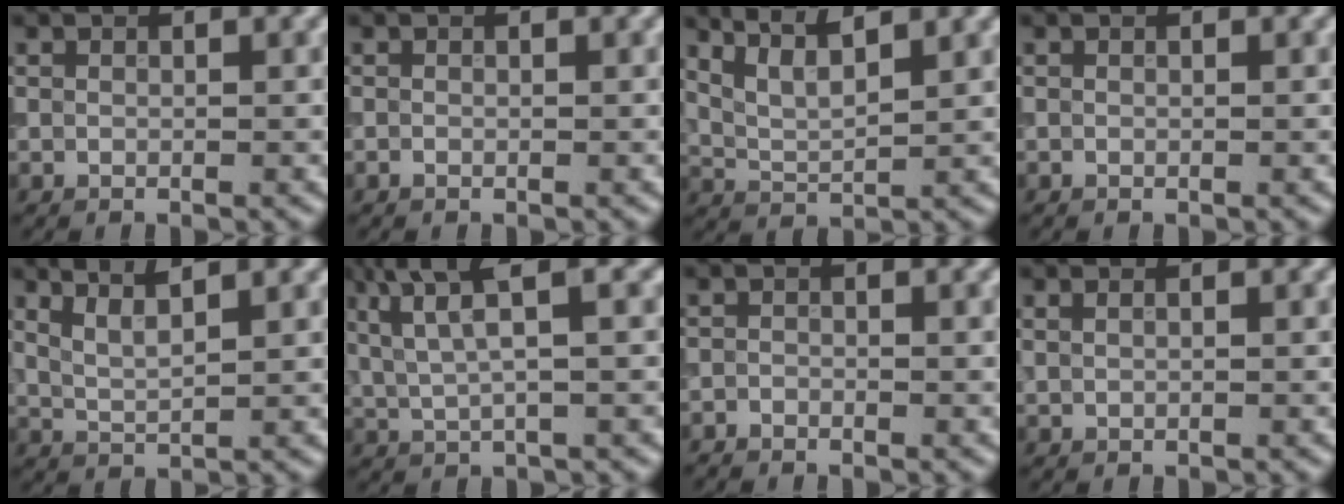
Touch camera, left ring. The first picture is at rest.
{"total": 0.0}
{"total": 4.1, "force": [3.4, 0.8, 2.1], "torque": [-0.043, 0.027, 0.057]}
{"total": 0.0}
{"total": 2.9, "force": [2.4, 0.4, 1.5], "torque": [-0.027, 0.019, 0.044]}
{"total": 5.3, "force": [2.8, 0.8, 4.5], "torque": [-0.082, 0.020, 0.058]}
{"total": 1.1, "force": [-1.0, -0.2, -0.1], "torque": [-0.008, 0.004, -0.019]}
{"total": 0.9, "force": [0.5, 0.4, 0.6], "torque": [-0.004, 0.005, 0.003]}